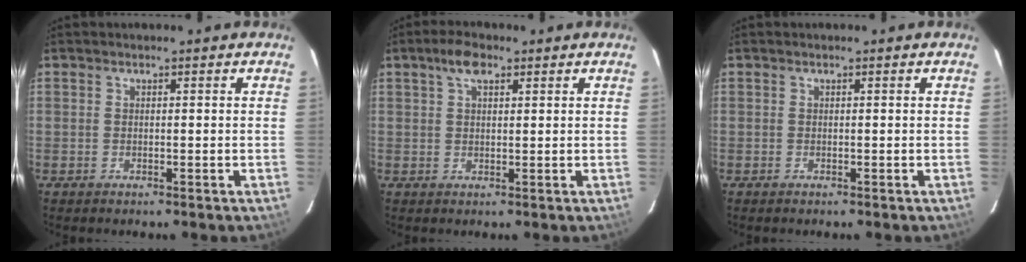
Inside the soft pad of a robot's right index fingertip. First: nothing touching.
{"total": 4.0, "force": [2.1, 1.8, 2.8], "torque": [-0.052, 0.013, 0.037]}
{"total": 0.0}